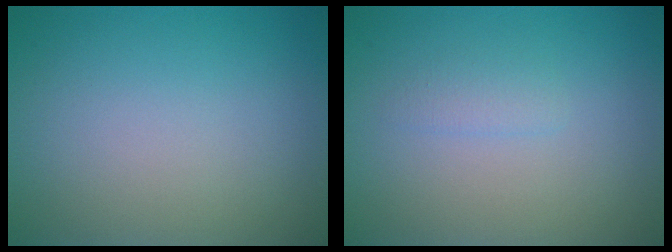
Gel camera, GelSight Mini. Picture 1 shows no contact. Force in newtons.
{"total": 1.0, "press": 1.0, "slide": 0.1}